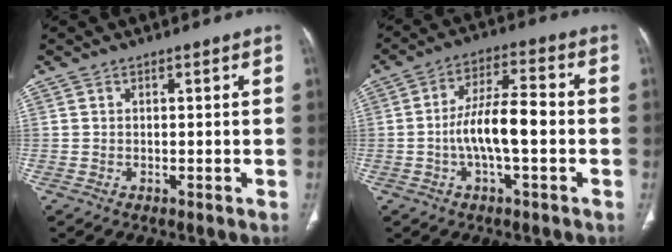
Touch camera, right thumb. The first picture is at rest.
{"total": 10.2, "force": [-1.7, 3.2, 9.5], "torque": [-0.177, 0.030, -0.033]}